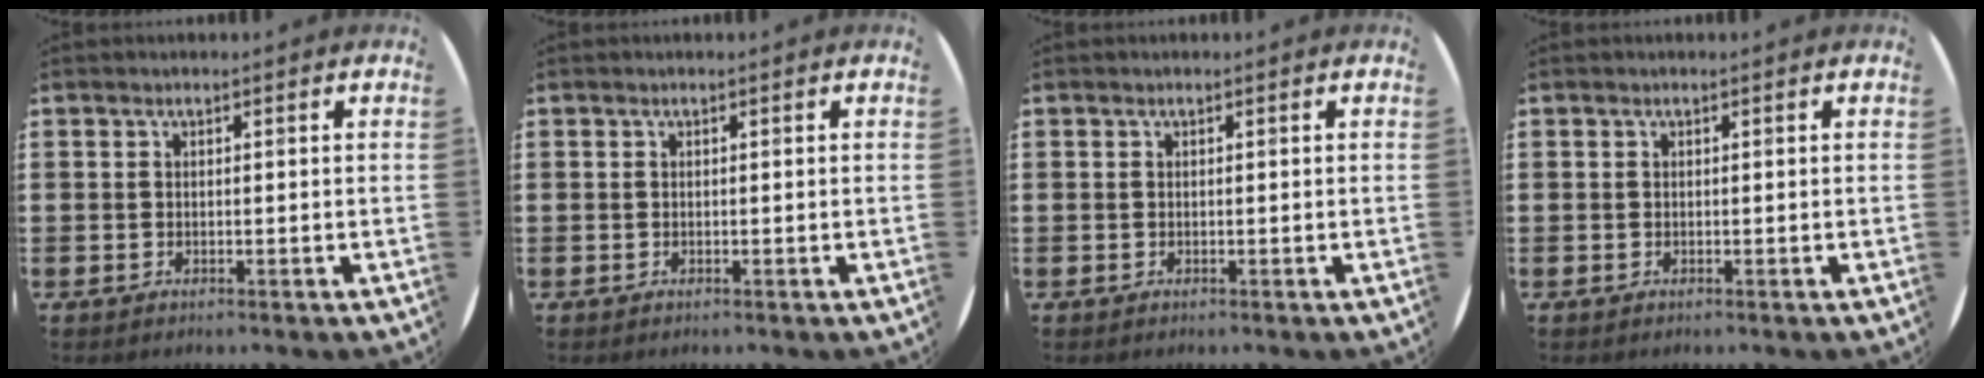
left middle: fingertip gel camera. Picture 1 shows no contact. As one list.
[{"total": 0.0}, {"total": 0.0}, {"total": 0.0}]